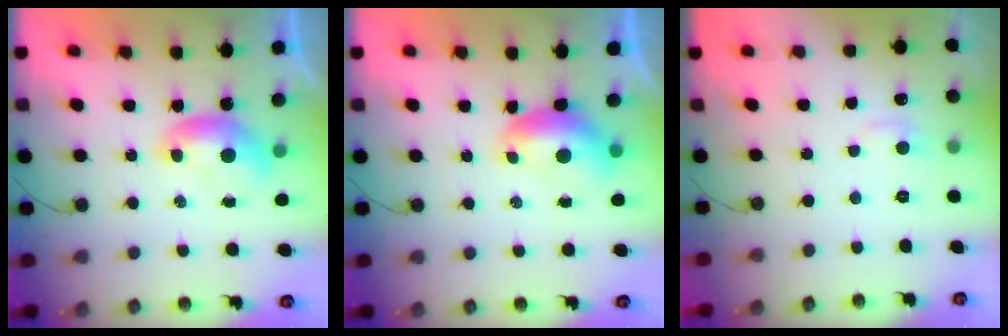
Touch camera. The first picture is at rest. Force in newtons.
{"total": 0.5, "press": 0.1, "slide": 0.5}
{"total": 1.2, "press": 1.0, "slide": 0.7}